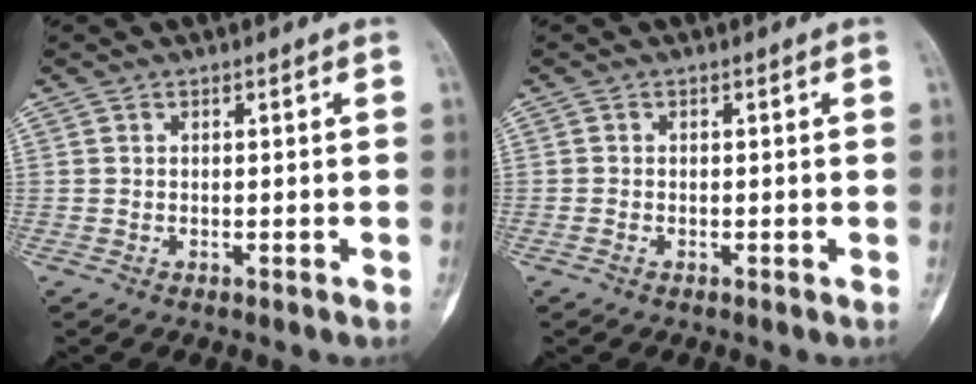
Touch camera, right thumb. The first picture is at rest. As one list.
[{"total": 0.6, "force": [-0.3, 0.4, 0.3], "torque": [-0.006, 0.000, -0.007]}]